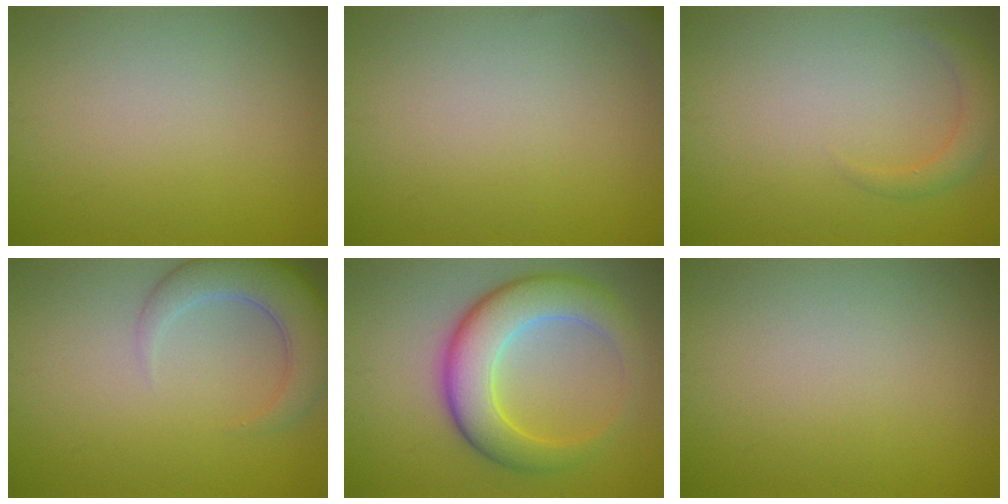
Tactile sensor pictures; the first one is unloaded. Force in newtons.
{"total": 1.1, "press": 1.1, "slide": 0.1}
{"total": 1.9, "press": 1.9, "slide": 0.1}
{"total": 5.2, "press": 5.2, "slide": 0.5}
{"total": 7.5, "press": 7.5, "slide": 0.2}
{"total": 0.0}